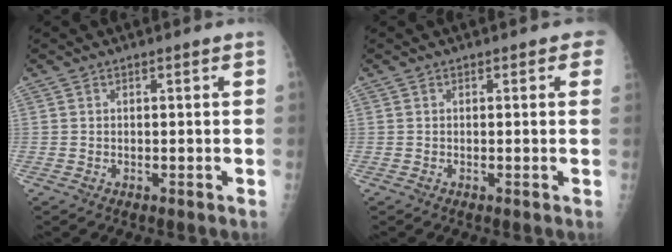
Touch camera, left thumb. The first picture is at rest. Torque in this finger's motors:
{"motor_torque": [0.77, 0.18, 0.16, -0.29, 0.00]}